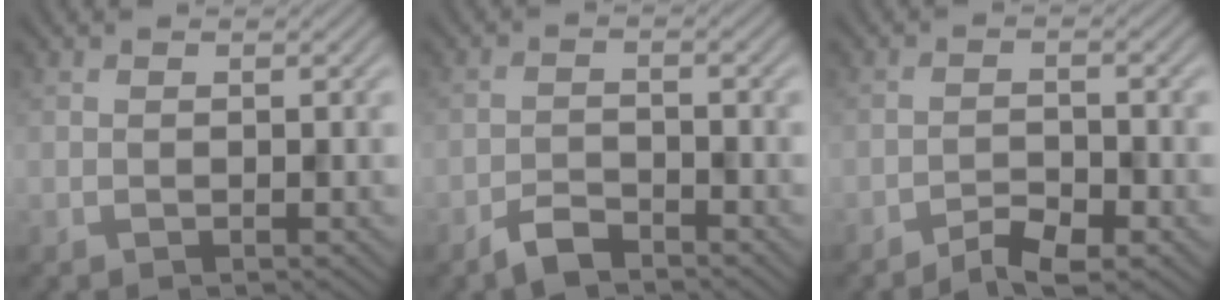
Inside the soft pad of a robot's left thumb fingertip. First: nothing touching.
{"total": 3.1, "force": [-2.6, 0.9, 1.4], "torque": [-0.026, 0.002, -0.055]}
{"total": 3.7, "force": [-2.9, 0.8, 2.1], "torque": [-0.038, 0.005, -0.055]}